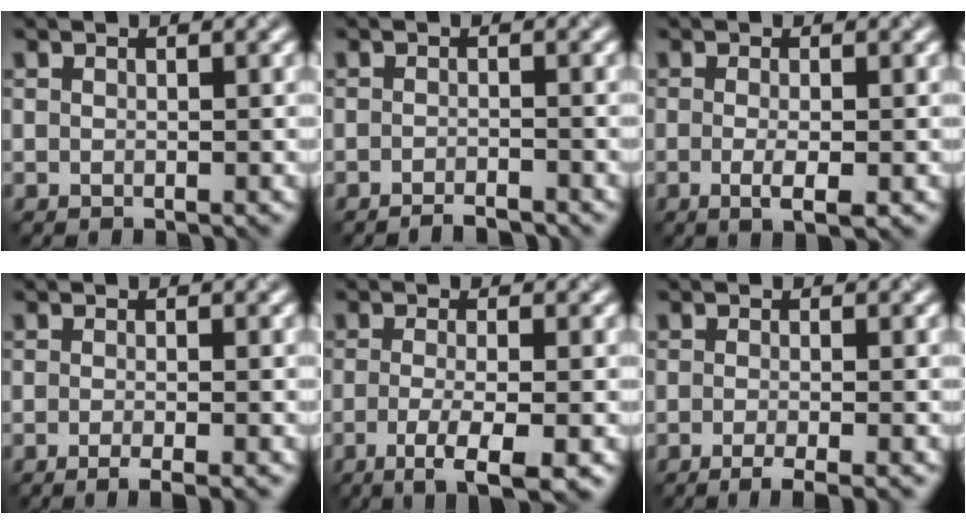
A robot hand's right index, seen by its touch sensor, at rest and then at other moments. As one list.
[{"total": 2.1, "force": [-1.8, 0.3, 1.0], "torque": [-0.007, 0.000, -0.031]}, {"total": 2.6, "force": [-0.7, 0.6, 2.4], "torque": [-0.044, -0.010, -0.011]}, {"total": 2.3, "force": [-1.2, 0.6, 1.9], "torque": [-0.020, -0.005, -0.025]}, {"total": 4.8, "force": [-2.0, 1.1, 4.2], "torque": [-0.072, -0.008, -0.041]}, {"total": 2.8, "force": [-1.6, 0.6, 2.3], "torque": [-0.029, -0.004, -0.033]}]